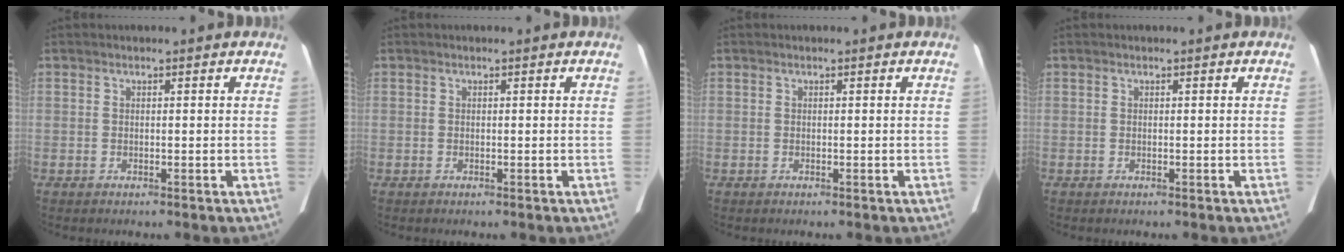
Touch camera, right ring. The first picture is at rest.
{"total": 0.0}
{"total": 0.0}
{"total": 0.0}